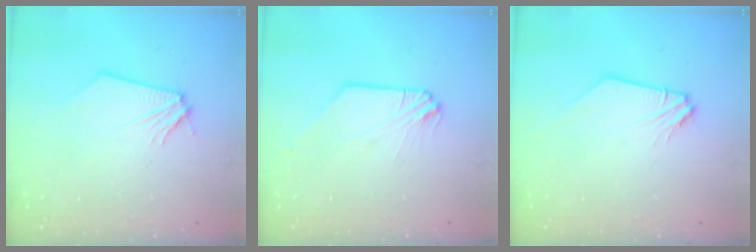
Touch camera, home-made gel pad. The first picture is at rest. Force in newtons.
{"total": 0.8, "press": 0.8, "slide": 0.2}
{"total": 1.2, "press": 1.2, "slide": 0.2}